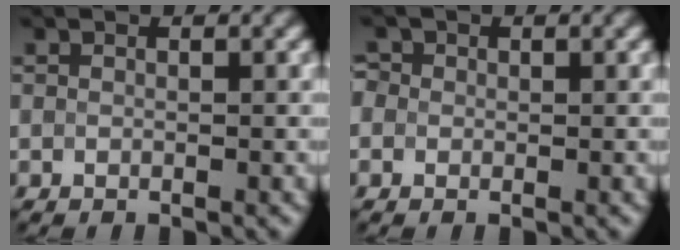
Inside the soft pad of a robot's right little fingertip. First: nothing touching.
{"total": 1.5, "force": [0.6, 1.3, 0.4], "torque": [-0.005, 0.009, -0.009]}